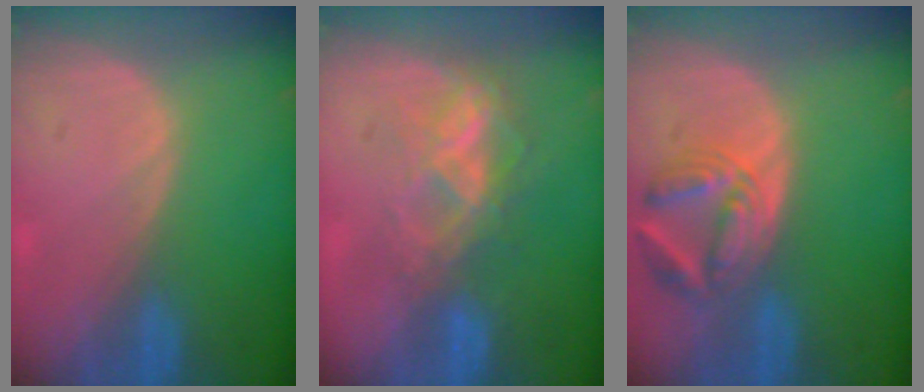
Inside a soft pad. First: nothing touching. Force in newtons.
{"total": 6.9, "press": 6.0, "slide": 3.3}
{"total": 6.5, "press": 6.4, "slide": 1.3}